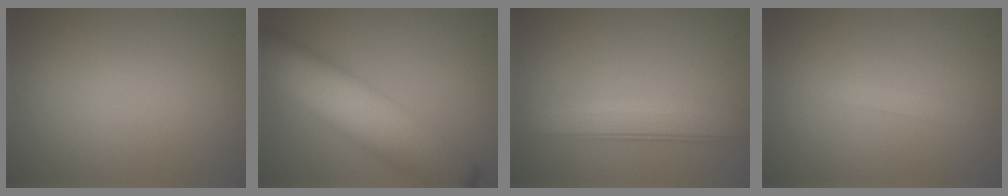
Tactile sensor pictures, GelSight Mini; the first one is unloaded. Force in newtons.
{"total": 11.2, "press": 11.2, "slide": 0.3}
{"total": 3.8, "press": 3.7, "slide": 0.4}
{"total": 1.1, "press": 1.1, "slide": 0.0}